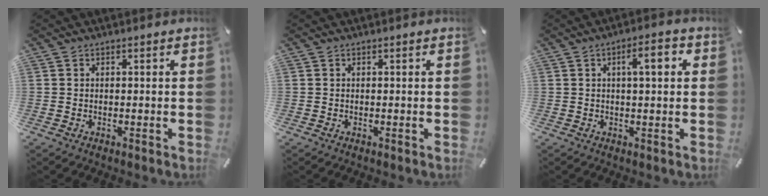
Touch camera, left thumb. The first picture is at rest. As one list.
[{"total": 0.0}, {"total": 6.5, "force": [1.8, 1.8, 5.9], "torque": [-0.087, -0.004, 0.020]}]